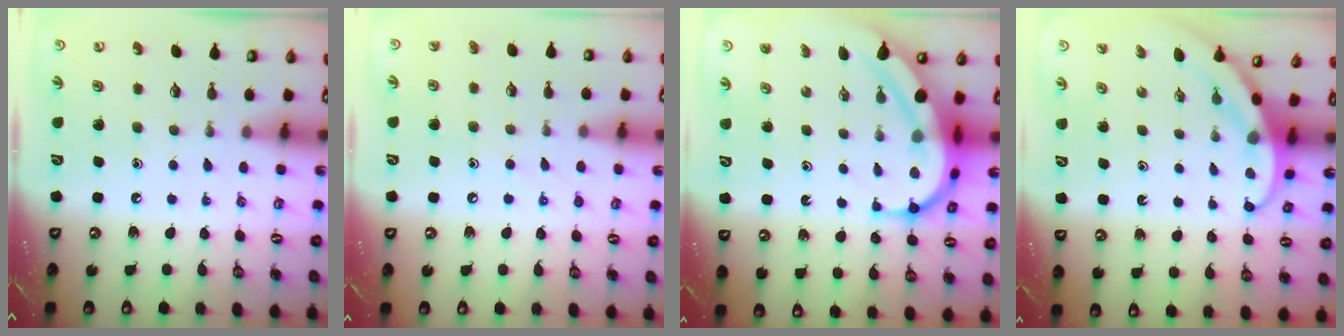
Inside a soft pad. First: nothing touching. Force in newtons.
{"total": 6.9, "press": 6.9, "slide": 0.7}
{"total": 10.4, "press": 10.4, "slide": 1.0}
{"total": 3.6, "press": 3.5, "slide": 0.4}